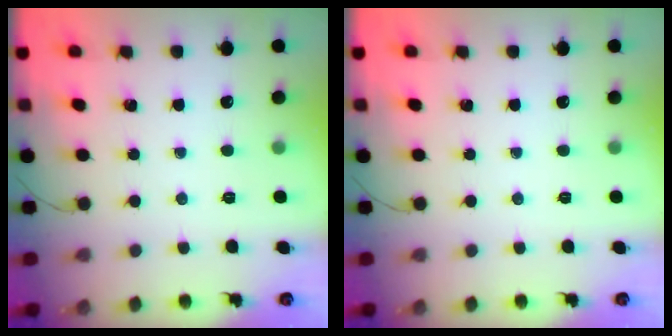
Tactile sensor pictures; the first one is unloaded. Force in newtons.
{"total": 0.0}